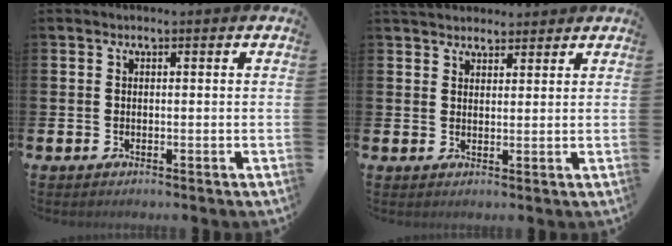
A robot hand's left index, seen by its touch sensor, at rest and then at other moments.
{"total": 3.6, "force": [3.4, 1.2, 0.3], "torque": [-0.005, -0.011, 0.062]}